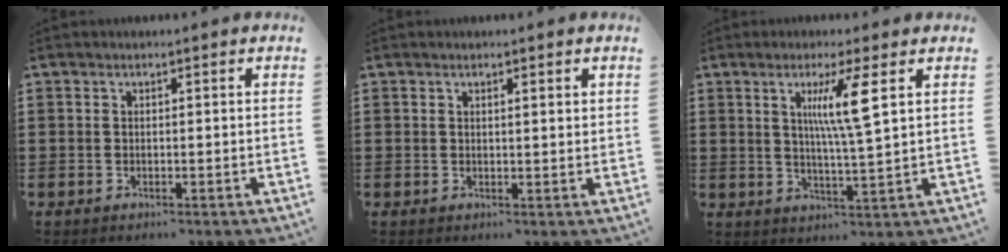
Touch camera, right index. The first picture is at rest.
{"total": 0.9, "force": [0.5, 0.2, 0.7], "torque": [-0.015, 0.003, 0.008]}
{"total": 7.0, "force": [2.5, 0.0, 6.5], "torque": [-0.125, -0.005, 0.035]}